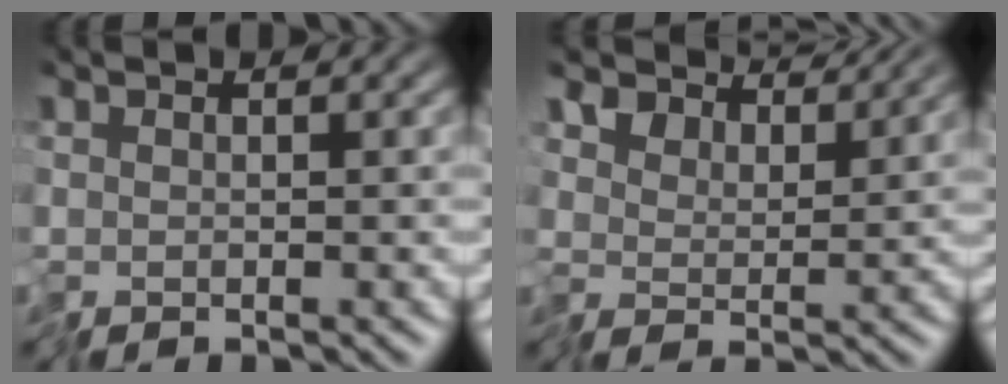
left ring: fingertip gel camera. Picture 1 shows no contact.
{"total": 3.5, "force": [3.3, 1.1, 0.5], "torque": [-0.020, 0.000, 0.048]}